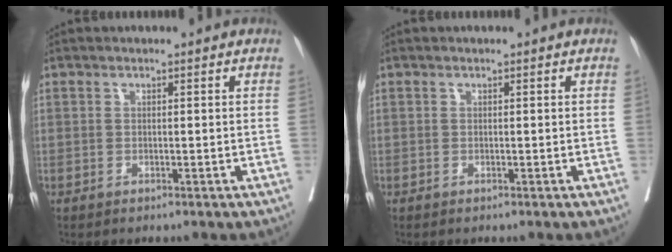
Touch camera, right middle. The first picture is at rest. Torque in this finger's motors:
{"motor_torque": [-0.39, -0.26, -0.01, -0.01]}